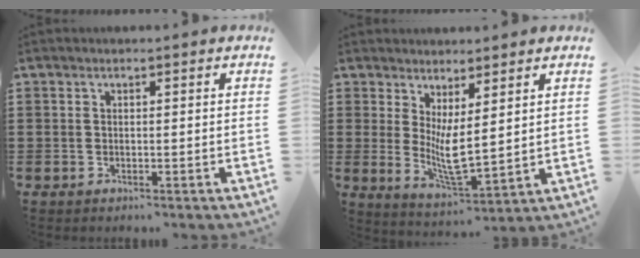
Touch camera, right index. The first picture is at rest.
{"total": 5.2, "force": [1.6, 1.3, 4.8], "torque": [-0.093, -0.018, 0.029]}